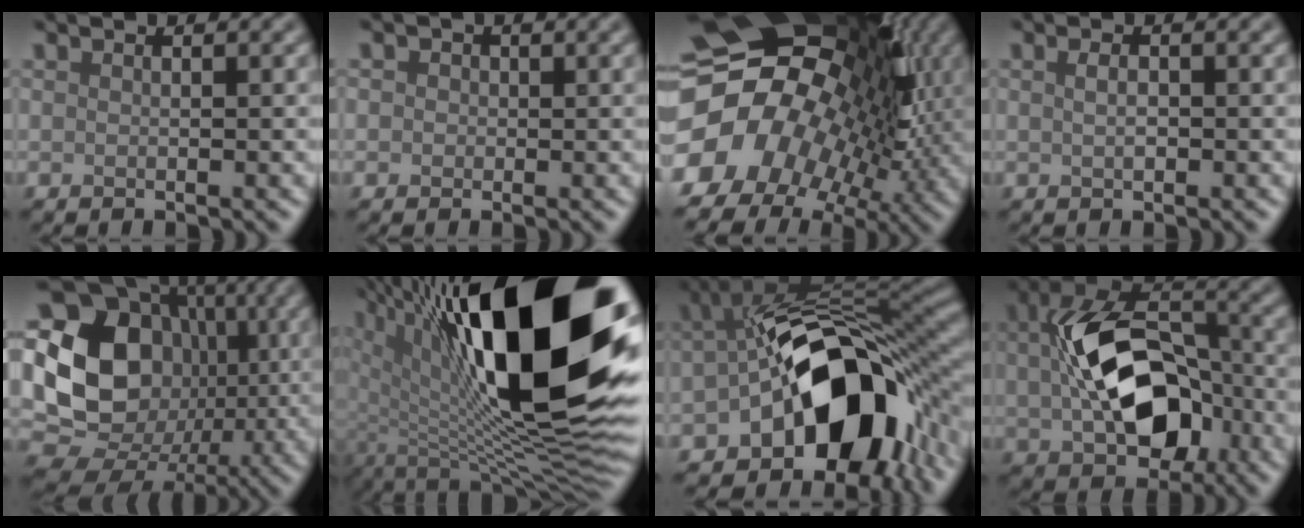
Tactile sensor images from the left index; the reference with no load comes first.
{"total": 1.4, "force": [0.4, 1.2, 0.5], "torque": [0.006, 0.004, -0.007]}
{"total": 21.1, "force": [-0.6, 17.7, 11.6], "torque": [-0.207, 0.003, -0.034]}
{"total": 1.1, "force": [0.1, 0.4, 1.0], "torque": [-0.020, 0.000, 0.004]}
{"total": 16.0, "force": [0.2, 13.4, 8.7], "torque": [-0.149, 0.006, -0.008]}
{"total": 20.6, "force": [6.0, 8.2, 17.9], "torque": [-0.269, 0.010, 0.106]}
{"total": 14.7, "force": [-3.9, 8.8, 11.1], "torque": [-0.146, -0.004, -0.066]}
{"total": 11.2, "force": [-0.5, 7.3, 8.6], "torque": [-0.153, -0.002, -0.002]}